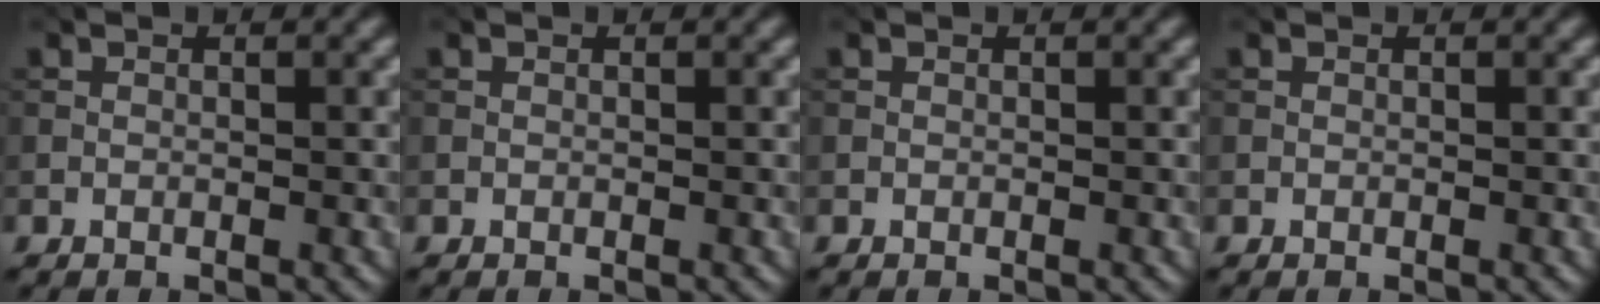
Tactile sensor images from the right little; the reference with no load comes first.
{"total": 0.0}
{"total": 0.0}
{"total": 0.0}